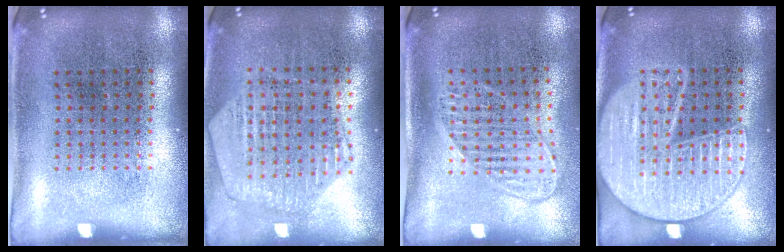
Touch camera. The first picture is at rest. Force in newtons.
{"total": 1.1, "press": 1.1, "slide": 0.1}
{"total": 1.5, "press": 1.2, "slide": 0.8}
{"total": 3.0, "press": 3.0, "slide": 0.2}